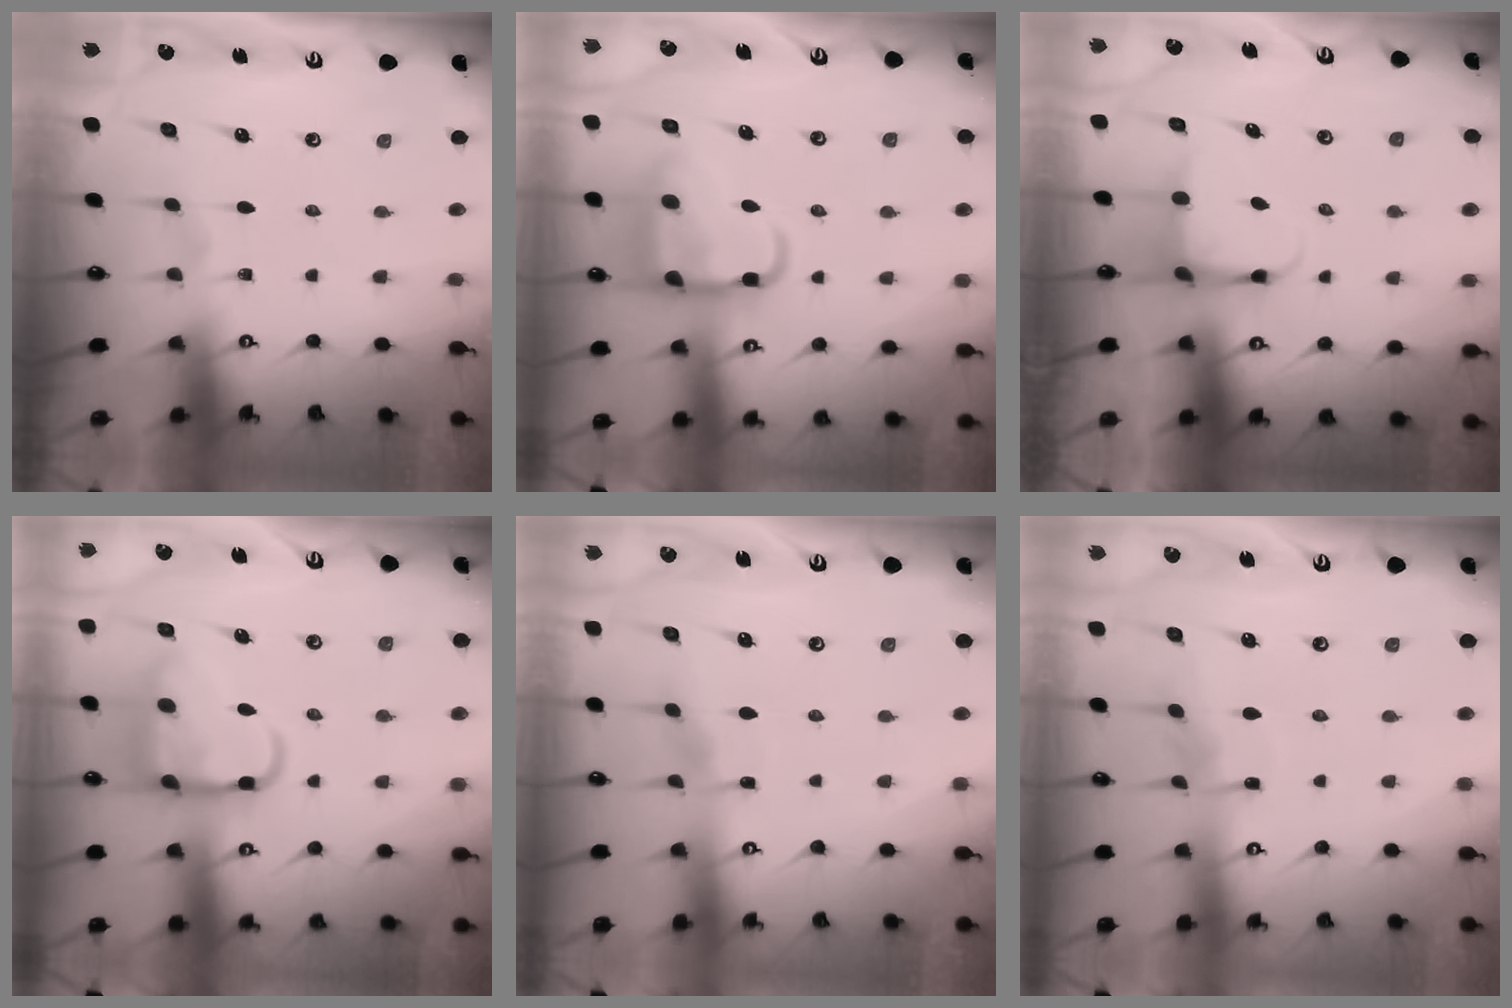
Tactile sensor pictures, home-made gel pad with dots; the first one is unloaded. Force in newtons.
{"total": 13.5, "press": 13.4, "slide": 1.1}
{"total": 3.9, "press": 3.8, "slide": 0.6}
{"total": 14.8, "press": 14.7, "slide": 1.5}
{"total": 3.6, "press": 3.6, "slide": 0.4}
{"total": 4.7, "press": 4.7, "slide": 0.3}